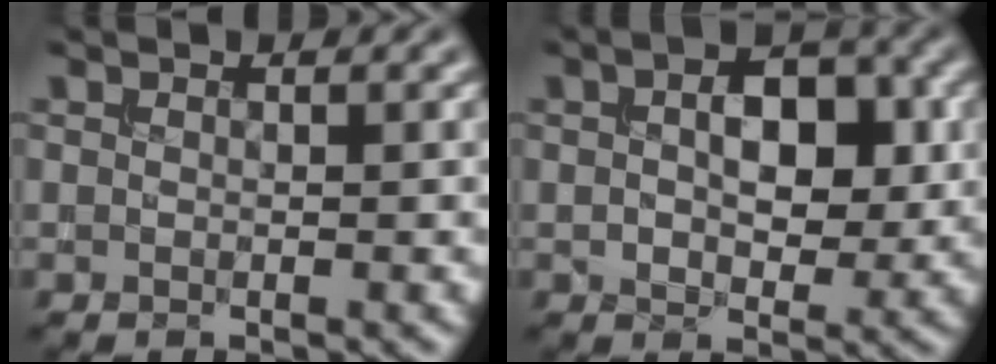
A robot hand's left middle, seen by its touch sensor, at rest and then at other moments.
{"total": 5.5, "force": [0.8, 3.2, 4.4], "torque": [-0.069, 0.003, 0.008]}